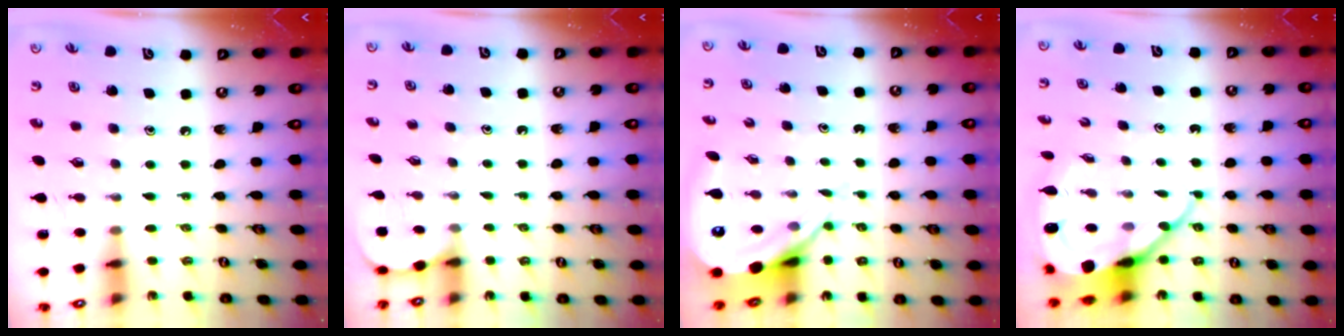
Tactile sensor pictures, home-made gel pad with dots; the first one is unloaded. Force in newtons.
{"total": 1.8, "press": 1.8, "slide": 0.2}
{"total": 6.1, "press": 6.0, "slide": 0.8}
{"total": 10.5, "press": 10.5, "slide": 0.9}